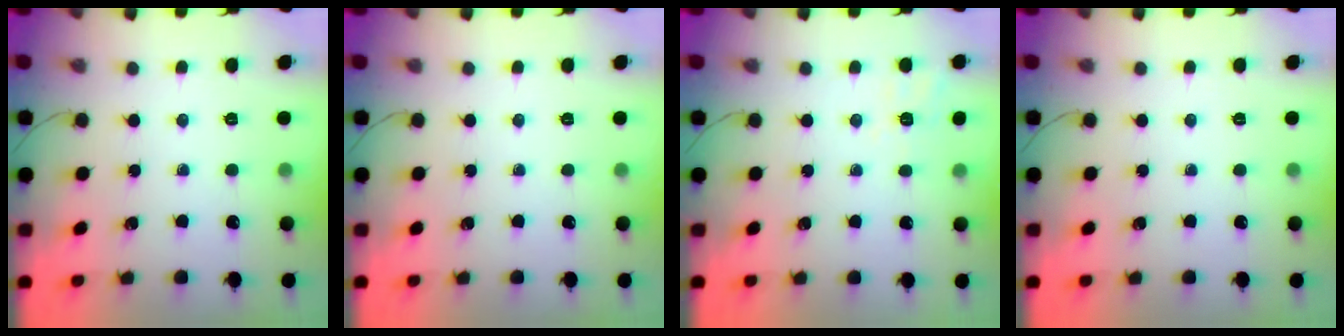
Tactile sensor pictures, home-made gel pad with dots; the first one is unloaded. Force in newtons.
{"total": 0.0}
{"total": 2.2, "press": 0.9, "slide": 2.0}
{"total": 0.0}